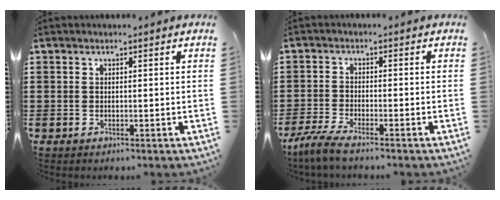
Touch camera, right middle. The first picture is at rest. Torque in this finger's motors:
{"motor_torque": [2.04, 0.10, 0.46, 0.16]}